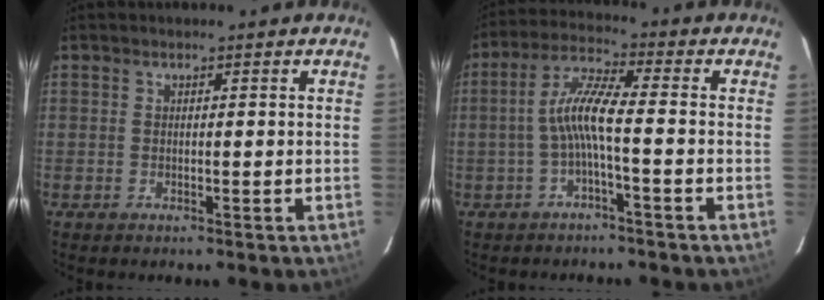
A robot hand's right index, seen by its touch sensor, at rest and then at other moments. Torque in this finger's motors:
{"motor_torque": [1.08, -0.34, 0.59, 0.18]}